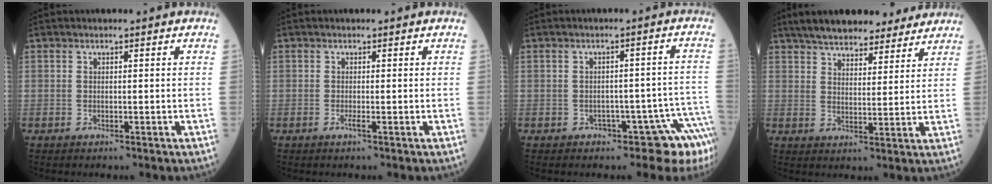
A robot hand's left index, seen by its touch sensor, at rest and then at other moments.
{"total": 0.6, "force": [-0.4, -0.1, 0.4], "torque": [-0.007, -0.001, -0.008]}
{"total": 7.7, "force": [-5.7, 3.5, 3.8], "torque": [-0.019, 0.038, -0.068]}
{"total": 15.2, "force": [13.0, 4.6, 6.2], "torque": [-0.091, 0.029, 0.190]}